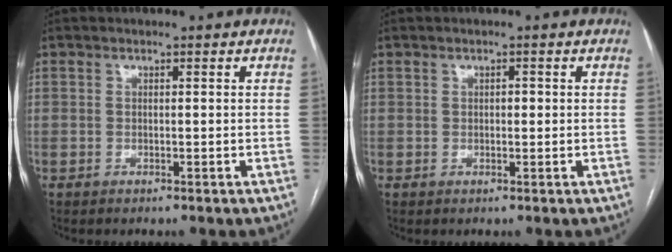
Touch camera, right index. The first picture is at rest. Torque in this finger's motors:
{"motor_torque": [0.40, 0.28, -0.01, 0.00]}